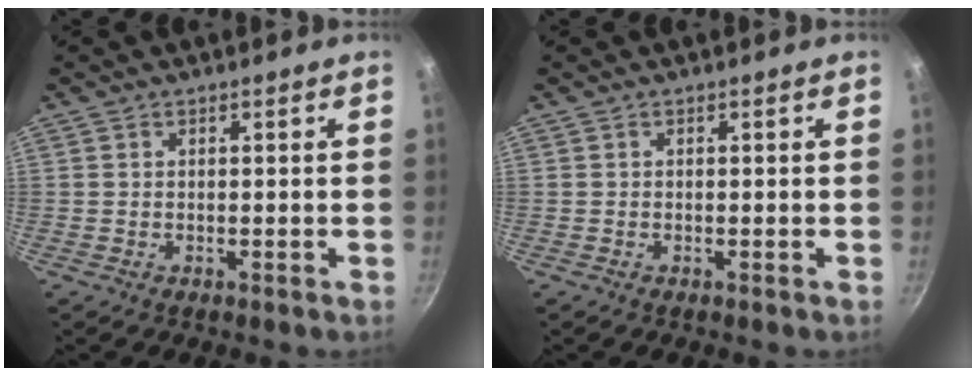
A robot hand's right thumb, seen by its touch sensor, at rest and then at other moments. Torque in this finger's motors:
{"motor_torque": [0.00, 0.00, 0.11, -0.11, 0.00]}